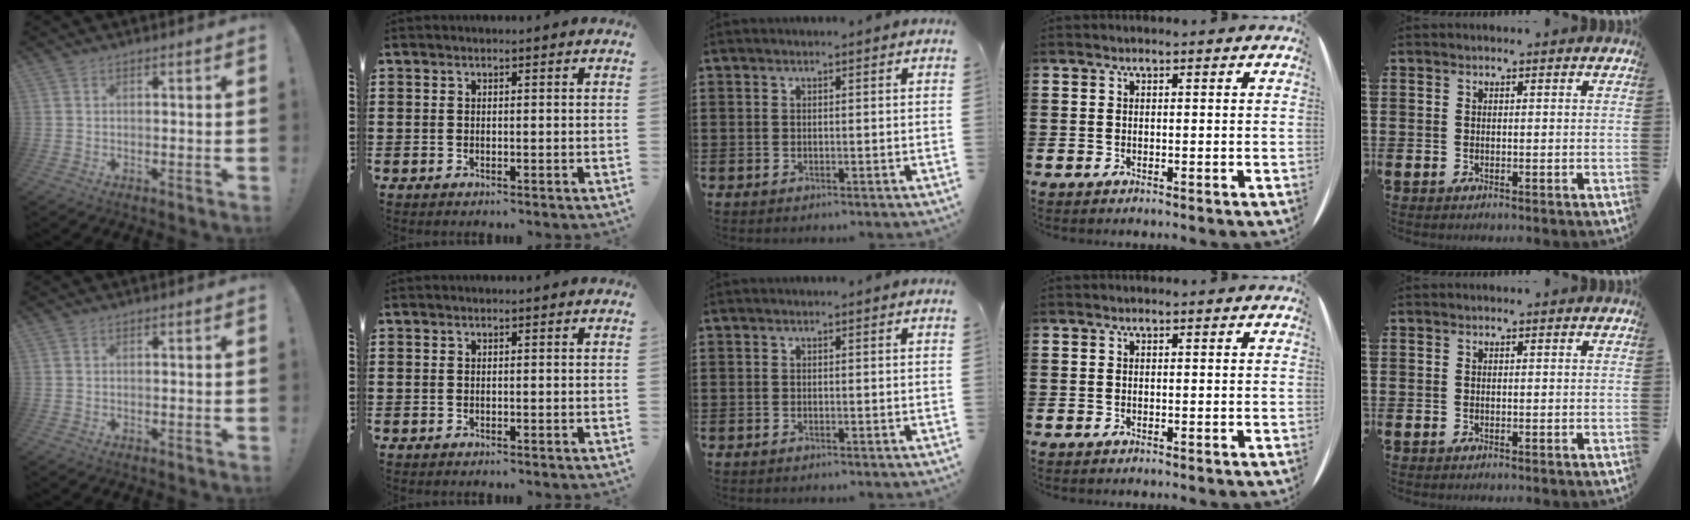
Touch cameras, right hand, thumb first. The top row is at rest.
{}